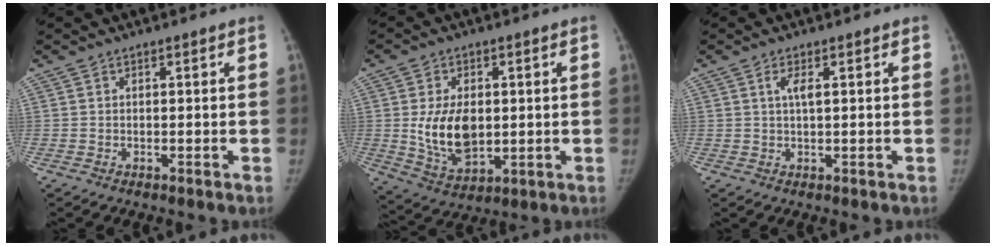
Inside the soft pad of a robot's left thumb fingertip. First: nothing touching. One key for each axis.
{"total": 11.7, "fx": 0.4, "fy": 7.4, "fz": 9.0, "tx": -0.141, "ty": -0.012, "tz": 0.022}
{"total": 2.1, "fx": 0.6, "fy": 0.6, "fz": 2.0, "tx": -0.042, "ty": 0.001, "tz": 0.011}